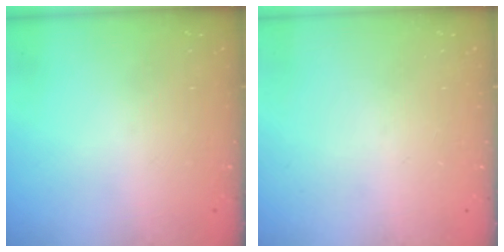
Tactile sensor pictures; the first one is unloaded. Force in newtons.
{"total": 0.0}